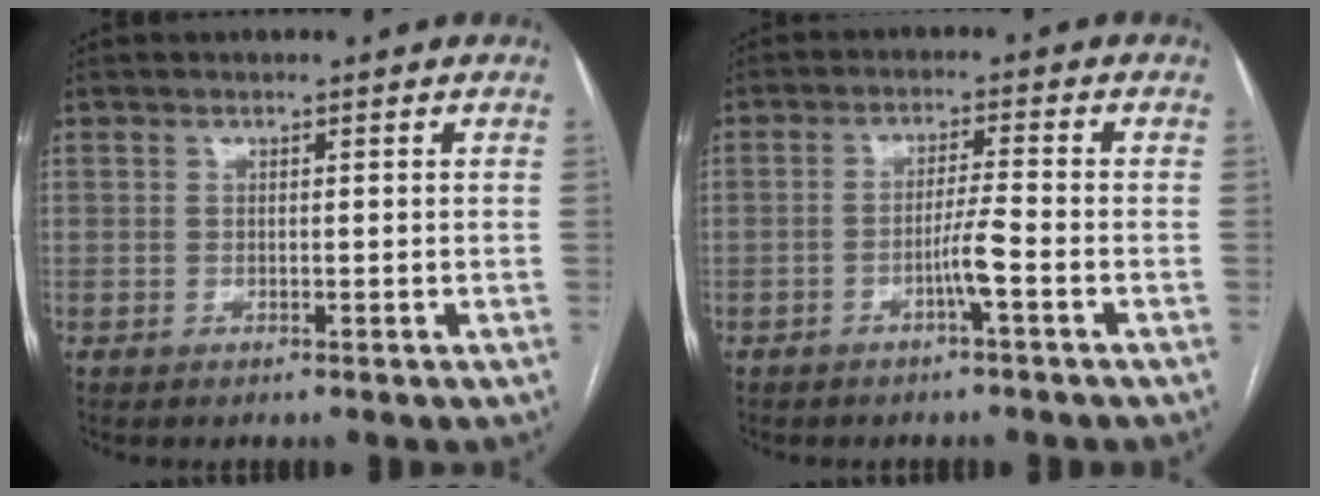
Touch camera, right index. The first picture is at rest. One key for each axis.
{"total": 3.8, "fx": -1.7, "fy": -0.6, "fz": 3.3, "tx": -0.062, "ty": 0.002, "tz": -0.030}